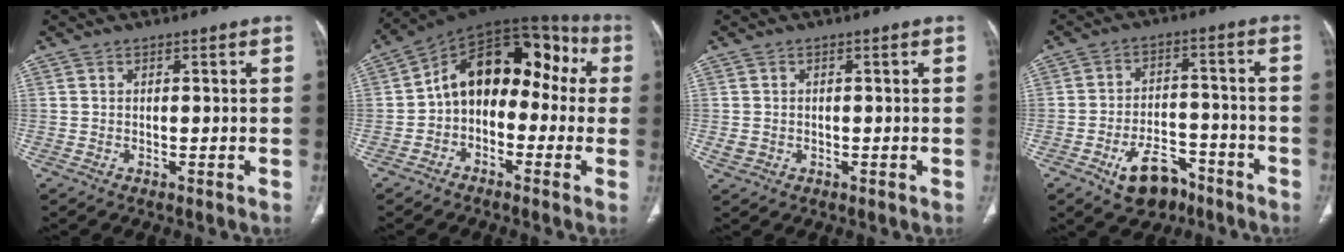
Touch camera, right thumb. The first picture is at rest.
{"total": 16.5, "force": [0.2, 11.0, 12.3], "torque": [-0.129, 0.065, -0.014]}
{"total": 1.8, "force": [-0.3, 1.6, 0.8], "torque": [-0.015, 0.002, 0.001]}
{"total": 9.6, "force": [-5.8, 5.8, 5.0], "torque": [-0.058, 0.042, -0.087]}